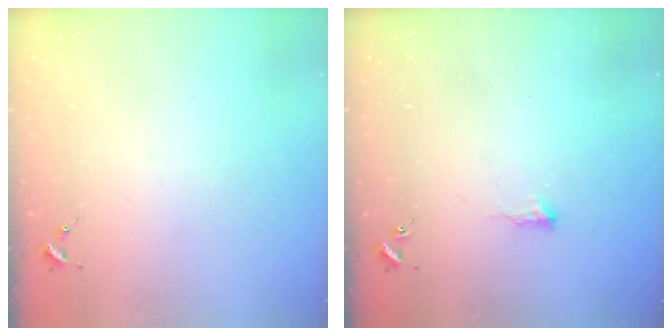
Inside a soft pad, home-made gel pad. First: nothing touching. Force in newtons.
{"total": 4.8, "press": 4.7, "slide": 0.7}